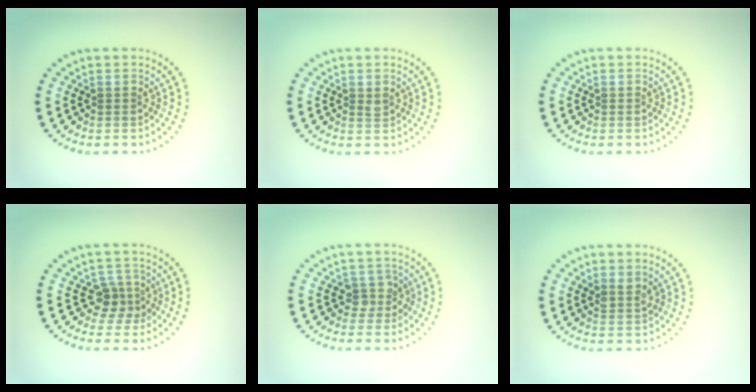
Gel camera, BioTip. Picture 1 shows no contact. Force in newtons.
{"total": 0.6, "press": 0.6, "slide": 0.3}
{"total": 0.0}
{"total": 2.2, "press": 1.8, "slide": 1.4}
{"total": 1.8, "press": 1.3, "slide": 1.2}
{"total": 1.4, "press": 1.2, "slide": 0.7}